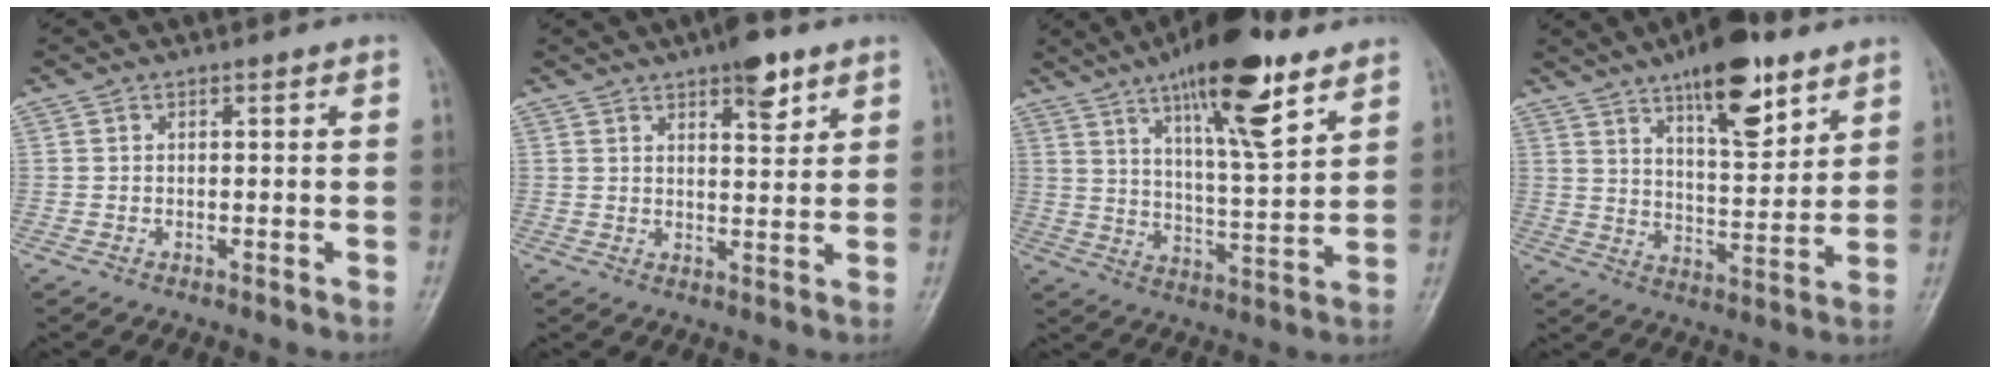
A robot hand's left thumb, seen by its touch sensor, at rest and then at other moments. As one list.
[{"total": 6.3, "force": [3.9, 2.2, 4.4], "torque": [-0.047, -0.020, 0.053]}, {"total": 17.1, "force": [10.4, 4.5, 12.9], "torque": [-0.184, -0.051, 0.169]}, {"total": 14.7, "force": [9.1, 5.3, 10.3], "torque": [-0.128, -0.051, 0.145]}]